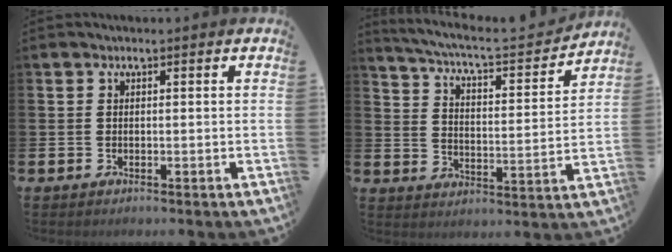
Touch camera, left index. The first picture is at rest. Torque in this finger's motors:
{"motor_torque": [0.73, -1.41, 0.08, 0.08]}